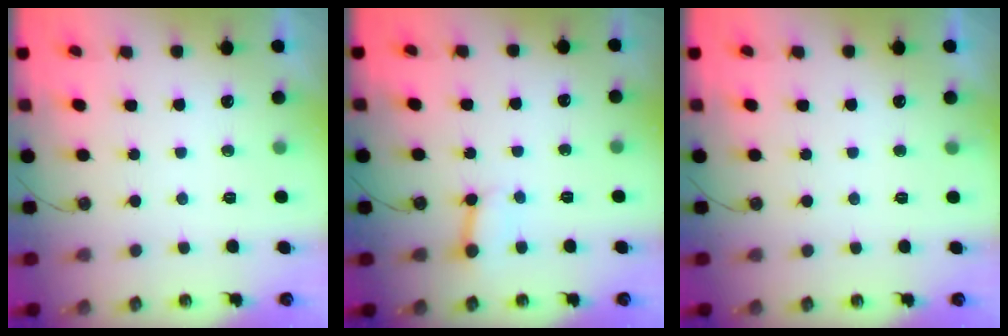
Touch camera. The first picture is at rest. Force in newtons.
{"total": 2.6, "press": 2.6, "slide": 0.1}
{"total": 3.7, "press": 3.6, "slide": 0.4}